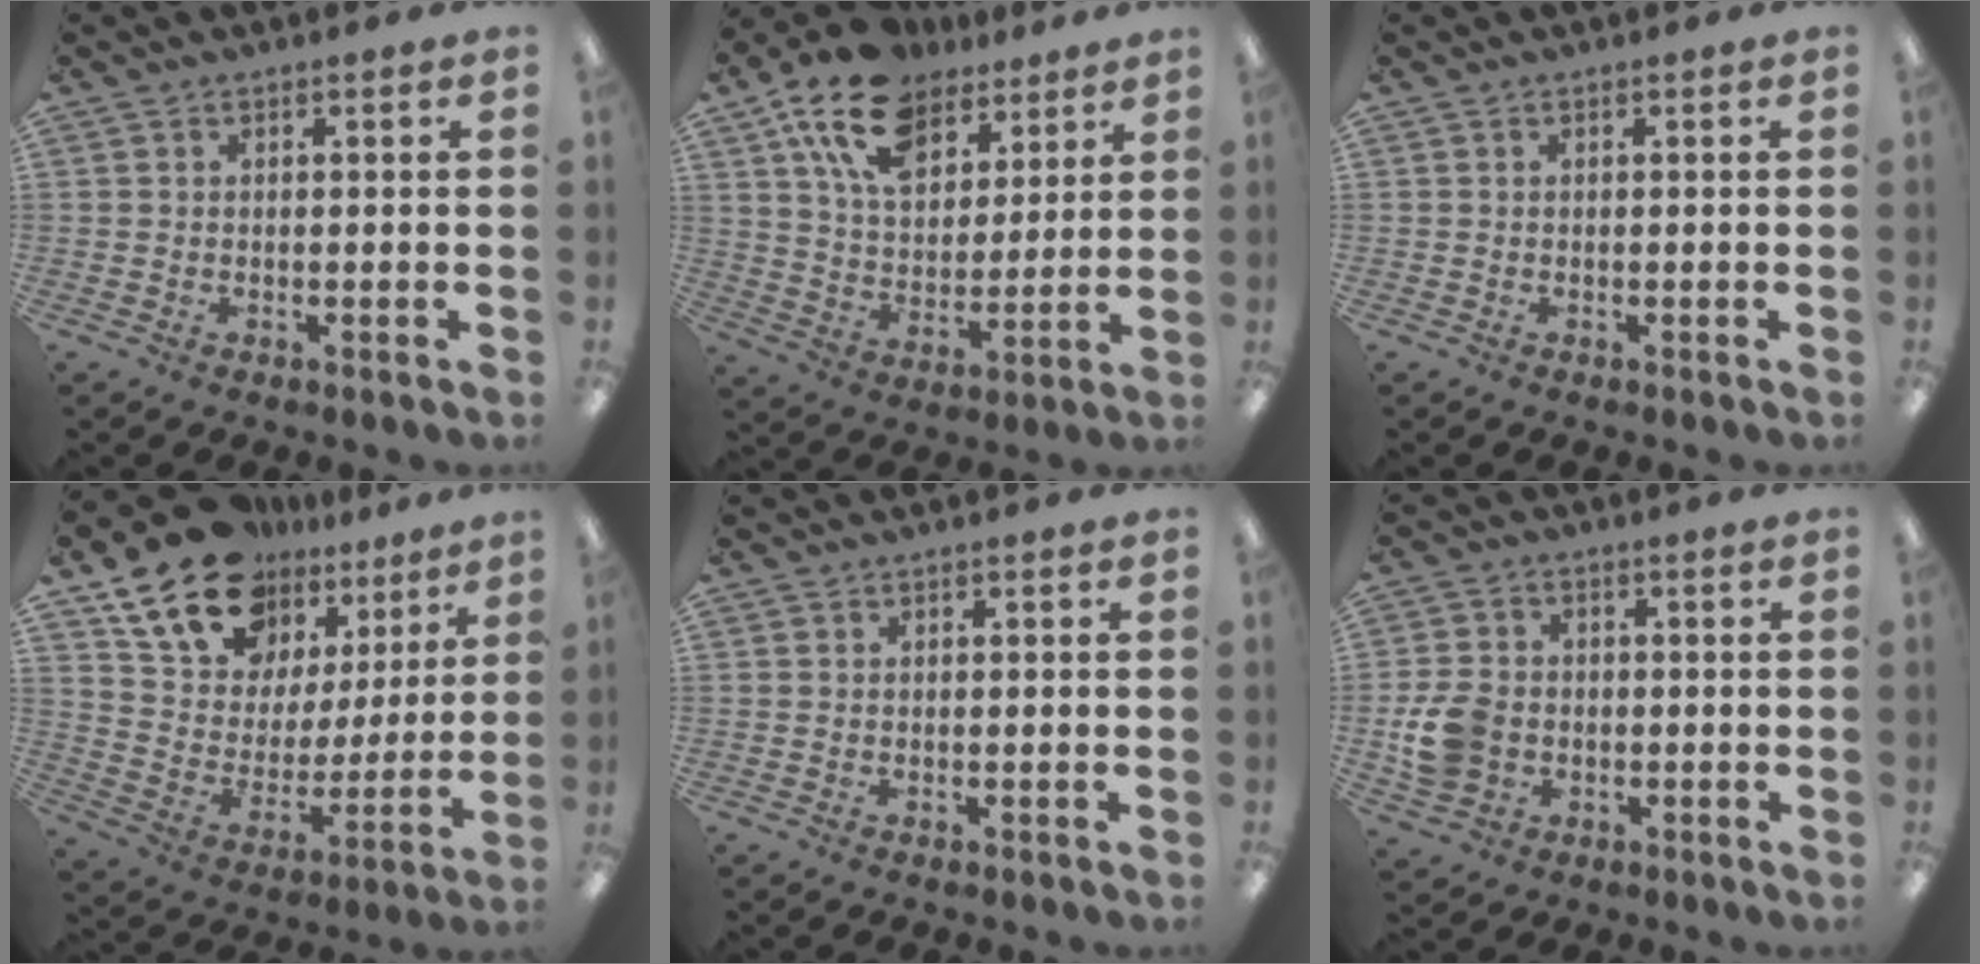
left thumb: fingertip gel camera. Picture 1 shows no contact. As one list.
[{"total": 17.3, "force": [11.3, 9.9, 8.6], "torque": [-0.162, -0.047, 0.207]}, {"total": 0.0}, {"total": 18.9, "force": [14.2, 10.3, 6.9], "torque": [-0.147, -0.089, 0.262]}, {"total": 0.0}, {"total": 9.2, "force": [-1.4, 7.4, 5.2], "torque": [-0.115, 0.015, -0.022]}]